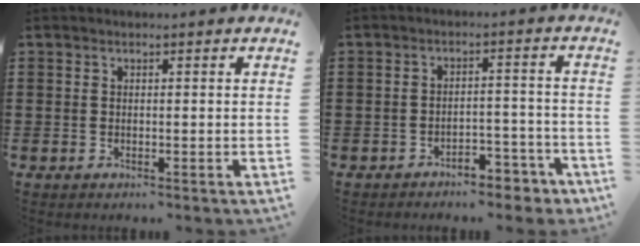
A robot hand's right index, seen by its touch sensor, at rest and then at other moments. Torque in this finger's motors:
{"motor_torque": [1.07, 1.07, 0.39, 0.00]}